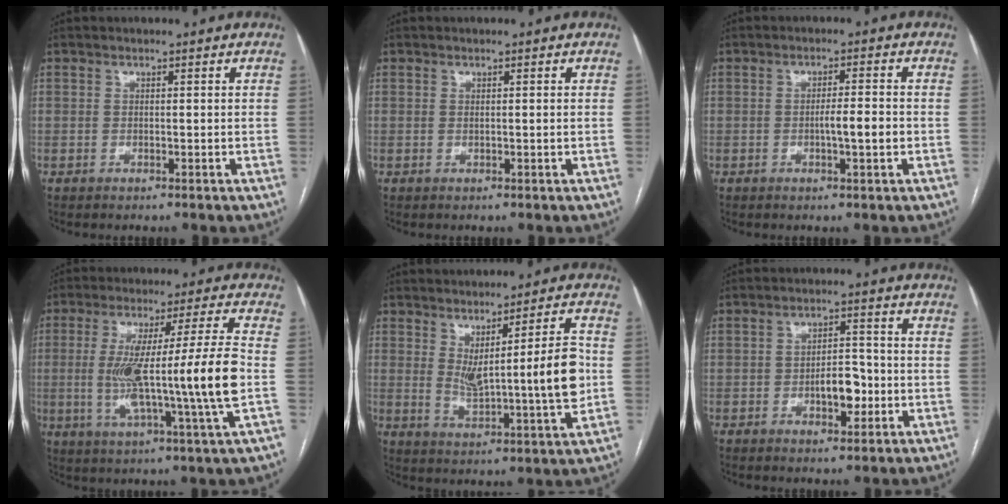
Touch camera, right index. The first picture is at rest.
{"total": 0.5, "force": [0.1, -0.1, 0.5], "torque": [-0.011, -0.002, 0.003]}
{"total": 3.8, "force": [-0.8, 0.2, 3.7], "torque": [-0.061, -0.001, -0.012]}
{"total": 16.3, "force": [-1.4, -1.1, 16.2], "torque": [-0.290, -0.003, -0.030]}
{"total": 10.5, "force": [1.3, 0.6, 10.5], "torque": [-0.158, -0.007, 0.026]}
{"total": 5.4, "force": [-1.6, 2.4, 4.5], "torque": [-0.069, 0.009, -0.020]}